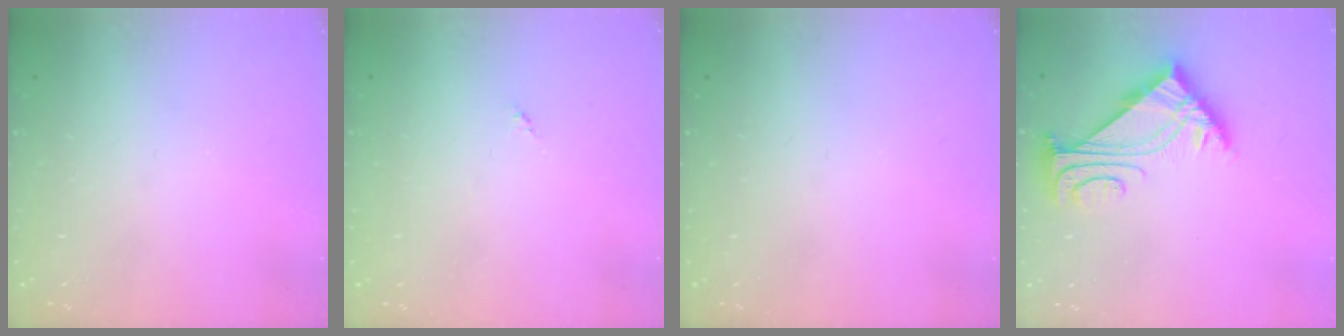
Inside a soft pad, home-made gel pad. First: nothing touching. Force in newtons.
{"total": 0.0}
{"total": 0.0}
{"total": 4.9, "press": 4.8, "slide": 0.7}